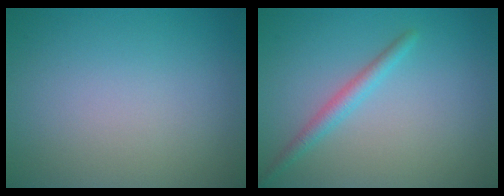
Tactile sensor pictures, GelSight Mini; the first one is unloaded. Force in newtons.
{"total": 1.9, "press": 1.9, "slide": 0.1}